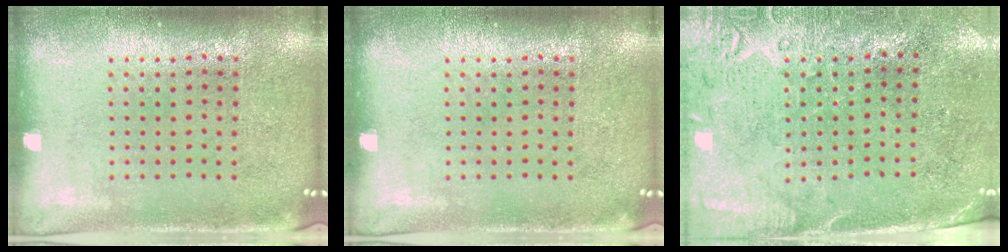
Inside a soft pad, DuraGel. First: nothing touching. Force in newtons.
{"total": 0.0}
{"total": 2.8, "press": 2.4, "slide": 1.4}